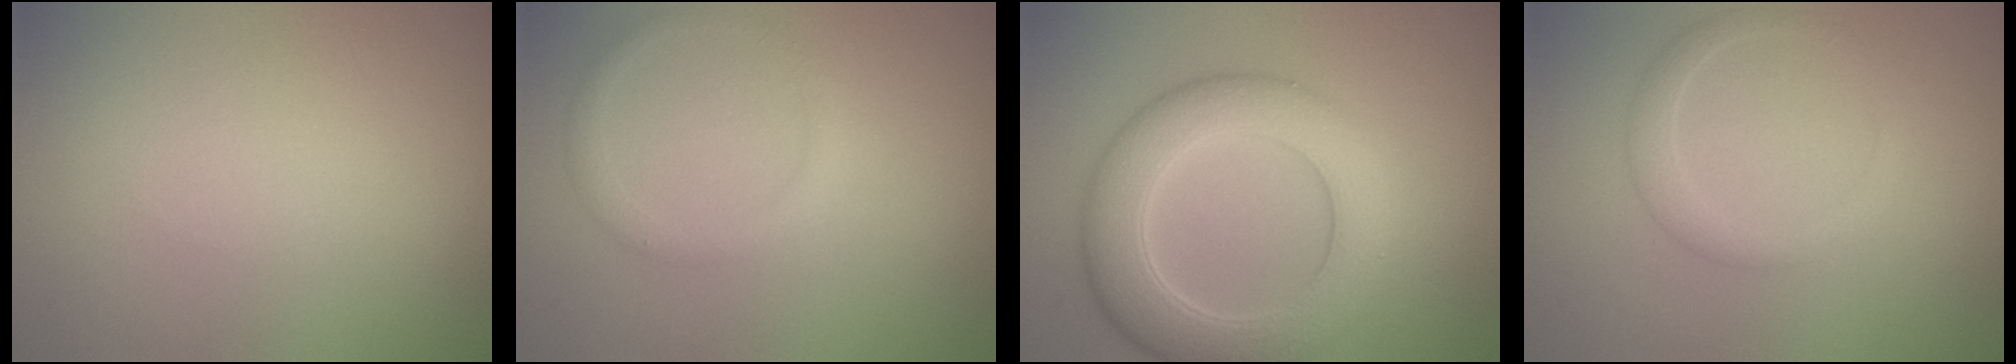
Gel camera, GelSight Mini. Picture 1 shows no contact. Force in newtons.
{"total": 1.4, "press": 1.4, "slide": 0.0}
{"total": 7.7, "press": 7.7, "slide": 0.3}
{"total": 2.0, "press": 2.0, "slide": 0.1}